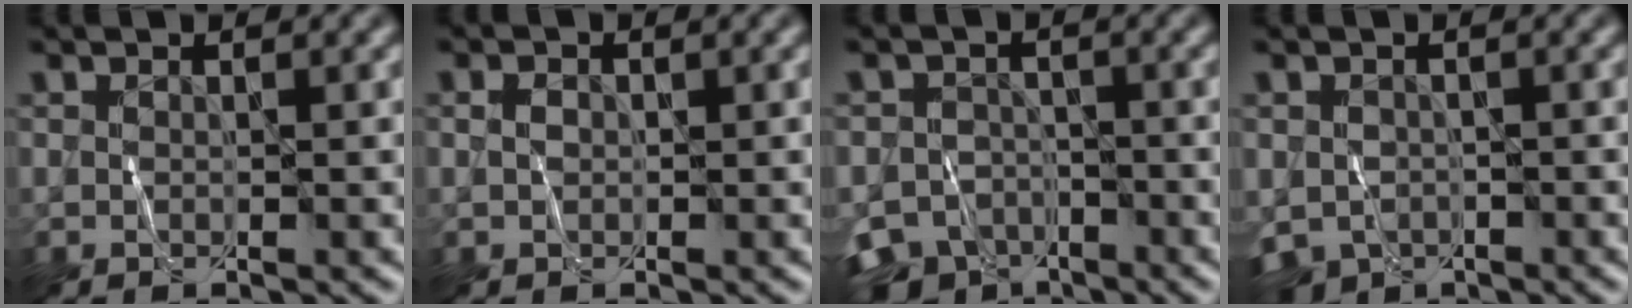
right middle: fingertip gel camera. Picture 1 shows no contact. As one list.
[{"total": 1.2, "force": [0.1, 1.1, 0.6], "torque": [-0.011, 0.002, 0.000]}, {"total": 7.5, "force": [-5.5, 4.6, 2.2], "torque": [-0.031, -0.018, -0.096]}, {"total": 3.7, "force": [-1.9, 2.6, 1.7], "torque": [-0.032, -0.013, -0.036]}]